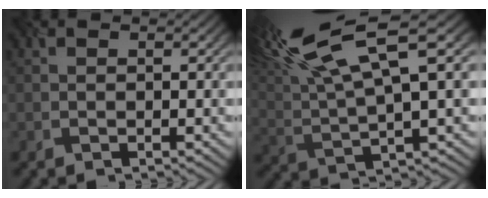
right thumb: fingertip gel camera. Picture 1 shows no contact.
{"total": 14.5, "force": [8.1, 3.5, 11.5], "torque": [-0.251, 0.027, 0.154]}